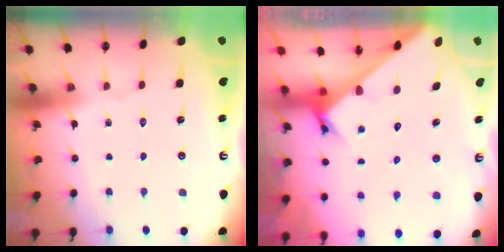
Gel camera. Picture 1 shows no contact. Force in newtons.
{"total": 2.6, "press": 2.6, "slide": 0.2}